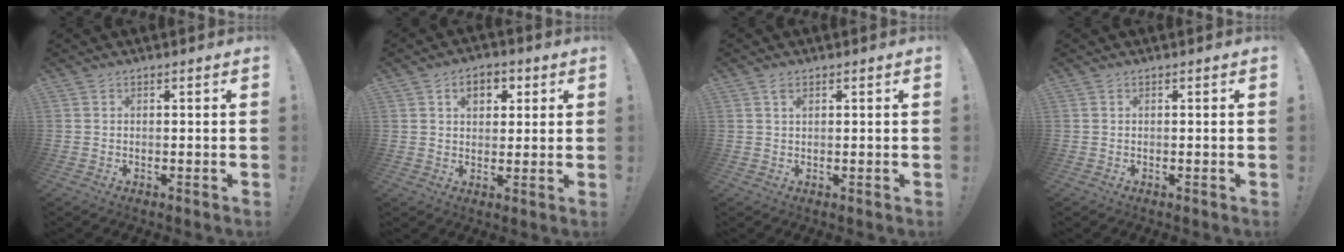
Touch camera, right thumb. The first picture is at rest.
{"total": 6.5, "force": [2.4, 4.8, 3.6], "torque": [-0.042, -0.002, 0.042]}
{"total": 1.3, "force": [0.8, 0.7, 0.8], "torque": [-0.009, -0.002, 0.013]}
{"total": 0.0}